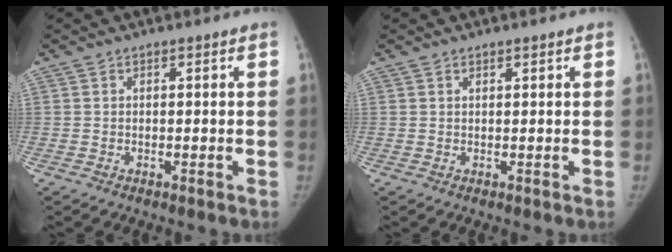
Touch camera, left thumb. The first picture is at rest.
{"total": 0.6, "force": [0.5, 0.1, 0.3], "torque": [-0.007, -0.002, 0.009]}